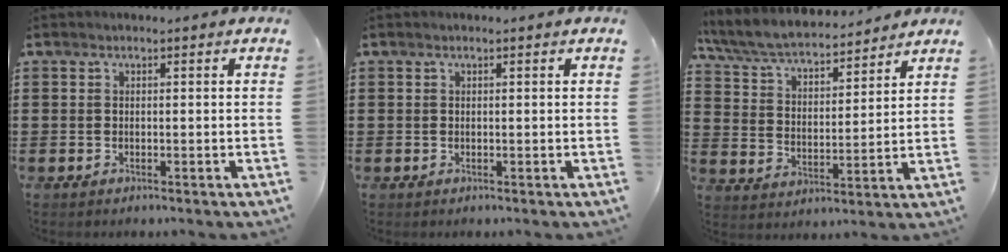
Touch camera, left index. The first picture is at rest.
{"total": 0.0}
{"total": 6.3, "force": [5.9, 0.9, 2.1], "torque": [-0.068, -0.032, 0.100]}